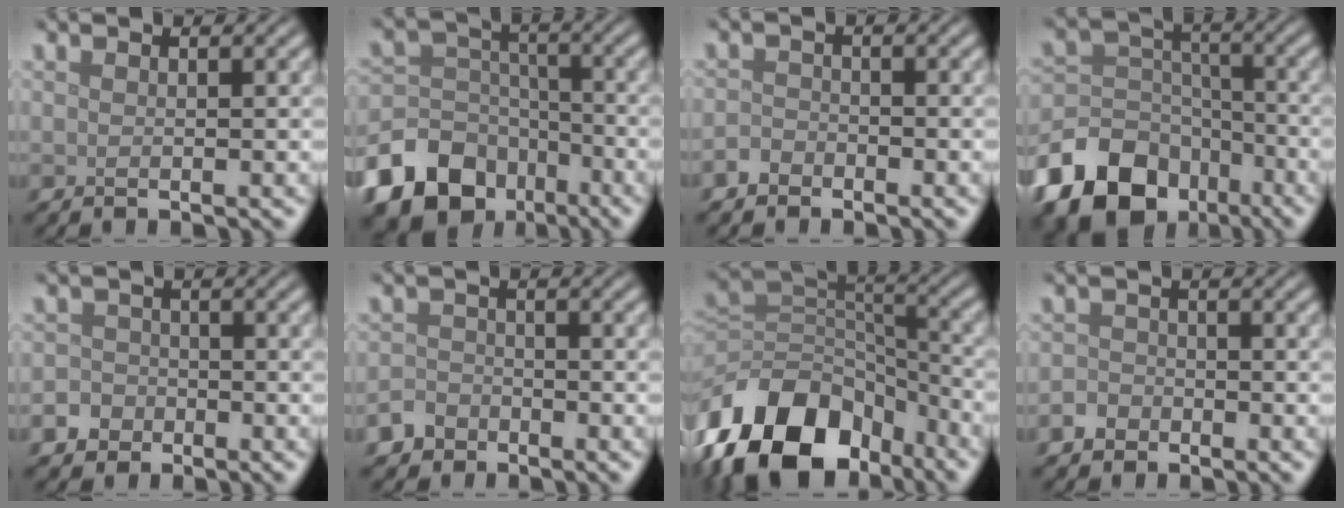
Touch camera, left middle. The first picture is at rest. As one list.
[{"total": 13.2, "force": [-7.9, 9.7, 4.3], "torque": [-0.116, -0.034, -0.144]}, {"total": 1.5, "force": [-1.2, 0.9, 0.3], "torque": [-0.002, 0.004, -0.027]}, {"total": 13.5, "force": [-8.3, 9.4, 5.1], "torque": [-0.136, -0.022, -0.147]}, {"total": 2.9, "force": [-1.7, 2.3, 0.5], "torque": [0.010, -0.003, -0.036]}, {"total": 2.6, "force": [-1.9, 1.7, 0.3], "torque": [0.002, 0.002, -0.042]}, {"total": 15.1, "force": [-9.0, 9.6, 7.4], "torque": [-0.171, -0.006, -0.150]}, {"total": 1.7, "force": [-1.1, 1.3, 0.4], "torque": [-0.001, 0.005, -0.026]}]